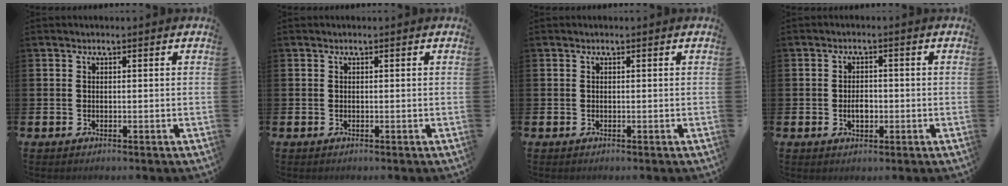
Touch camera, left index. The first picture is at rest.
{"total": 0.0}
{"total": 0.0}
{"total": 2.5, "force": [-0.4, 1.6, 1.9], "torque": [-0.019, -0.003, -0.014]}